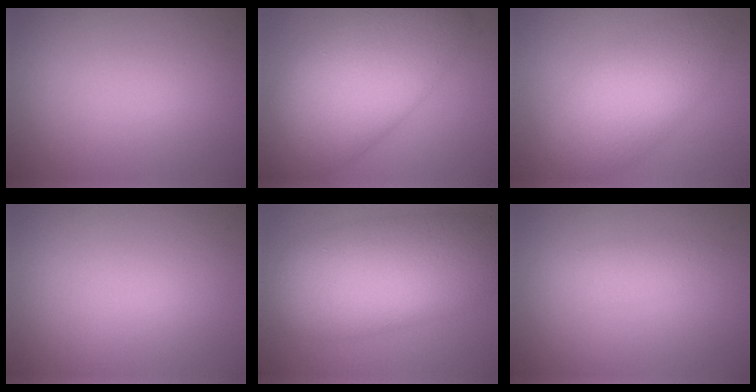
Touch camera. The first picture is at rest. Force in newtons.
{"total": 11.1, "press": 11.1, "slide": 0.3}
{"total": 5.9, "press": 5.9, "slide": 0.3}
{"total": 0.0}
{"total": 10.1, "press": 10.1, "slide": 0.5}
{"total": 1.5, "press": 1.5, "slide": 0.1}